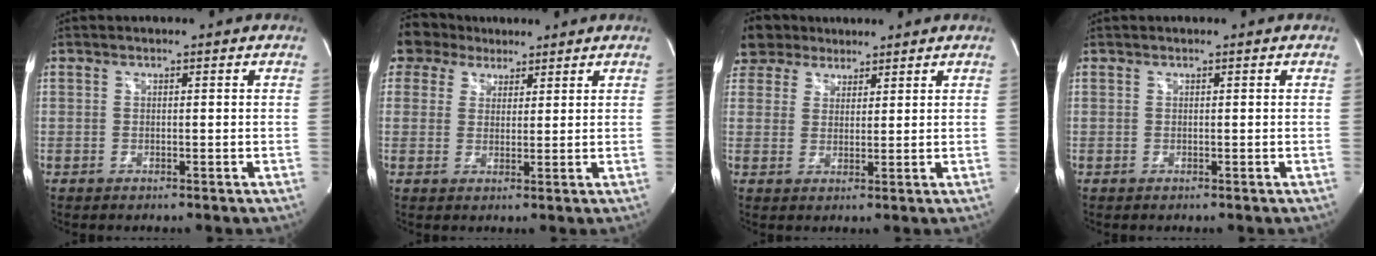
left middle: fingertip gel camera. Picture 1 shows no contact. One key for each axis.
{"total": 5.1, "fx": 4.0, "fy": 3.0, "fz": -0.7, "tx": 0.015, "ty": 0.016, "tz": 0.070}
{"total": 5.7, "fx": 4.7, "fy": 3.2, "fz": 0.2, "tx": -0.003, "ty": 0.019, "tz": 0.091}
{"total": 0.0}